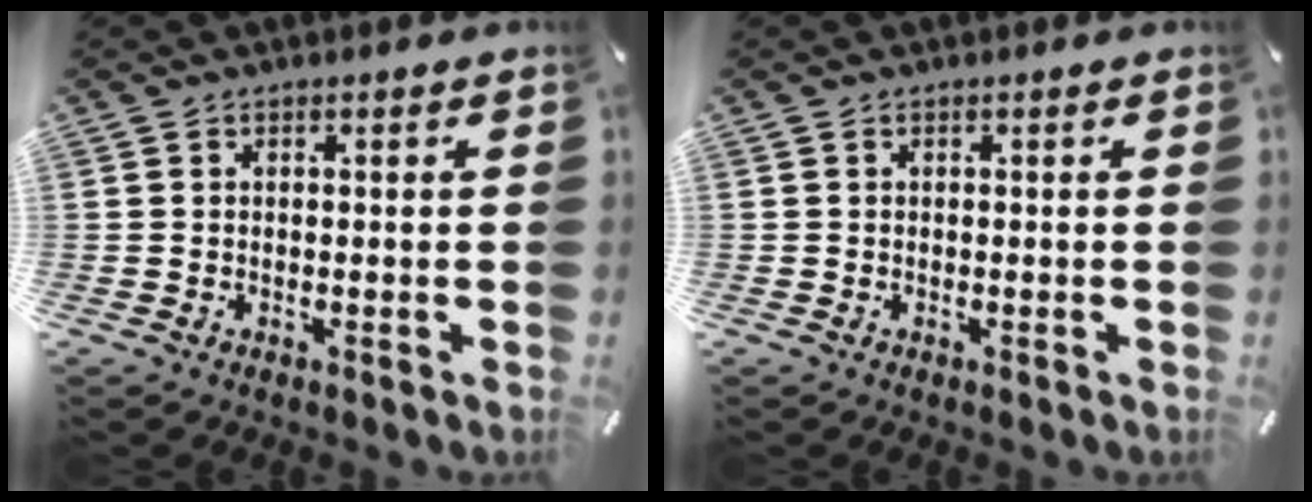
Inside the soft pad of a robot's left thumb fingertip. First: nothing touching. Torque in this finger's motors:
{"motor_torque": [-0.10, 0.10, 0.00, 0.00, 0.00]}